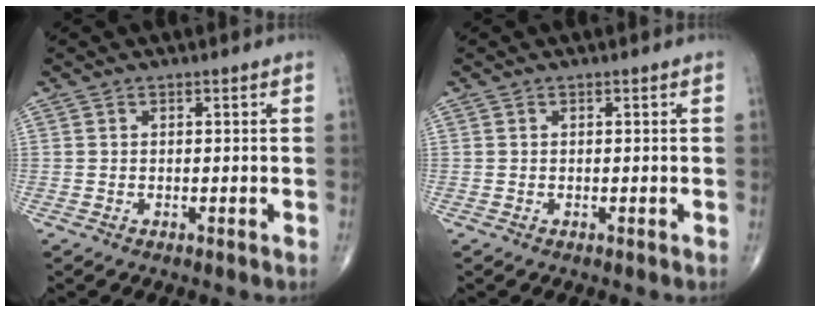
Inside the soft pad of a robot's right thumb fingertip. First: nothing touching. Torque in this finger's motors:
{"motor_torque": [0.00, 0.00, 0.00, 0.00, 0.00]}